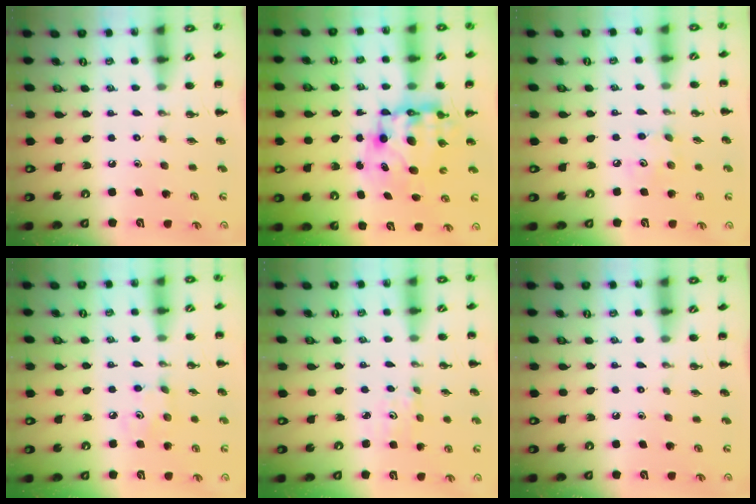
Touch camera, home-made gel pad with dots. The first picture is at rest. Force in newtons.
{"total": 10.2, "press": 9.7, "slide": 3.0}
{"total": 3.9, "press": 3.8, "slide": 0.7}
{"total": 3.3, "press": 3.2, "slide": 0.8}
{"total": 1.5, "press": 1.4, "slide": 0.5}
{"total": 0.0}